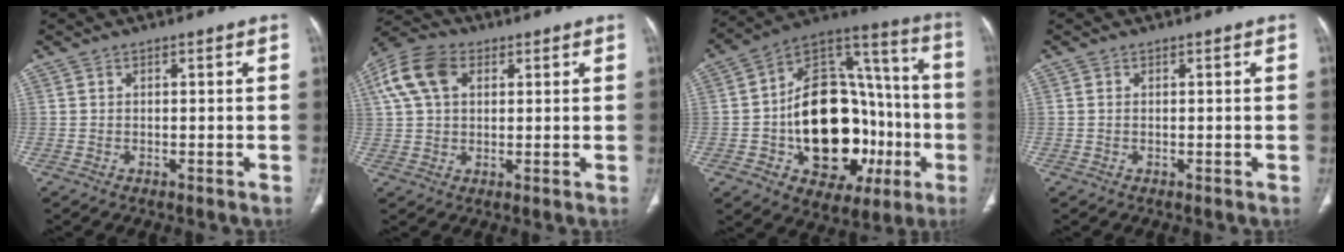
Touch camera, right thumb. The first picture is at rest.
{"total": 10.6, "force": [3.6, 7.0, 7.1], "torque": [-0.143, 0.019, 0.063]}
{"total": 31.1, "force": [-6.2, 19.5, 23.4], "torque": [-0.331, 0.044, -0.075]}
{"total": 0.0}